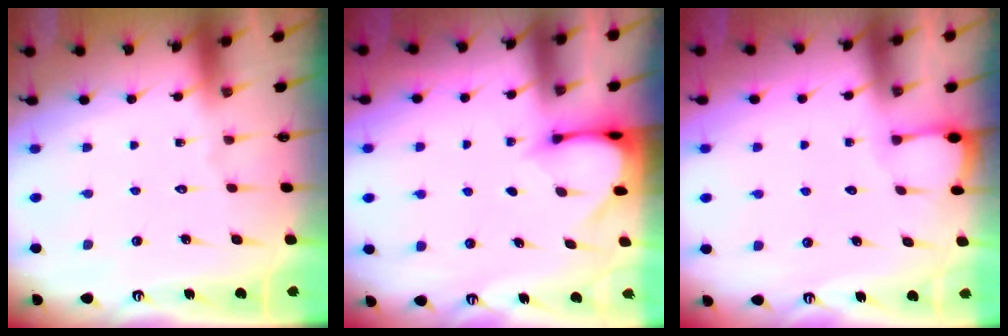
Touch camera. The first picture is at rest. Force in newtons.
{"total": 3.4, "press": 3.4, "slide": 0.3}
{"total": 1.5, "press": 1.5, "slide": 0.1}